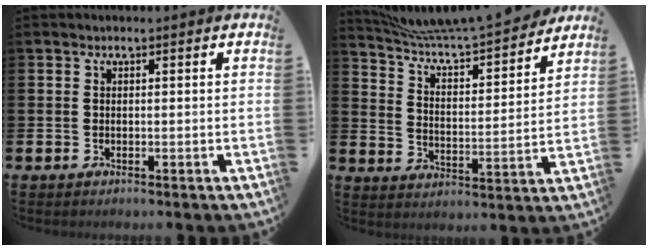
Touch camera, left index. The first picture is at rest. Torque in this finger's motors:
{"motor_torque": [0.37, -0.68, 0.55, 0.06]}